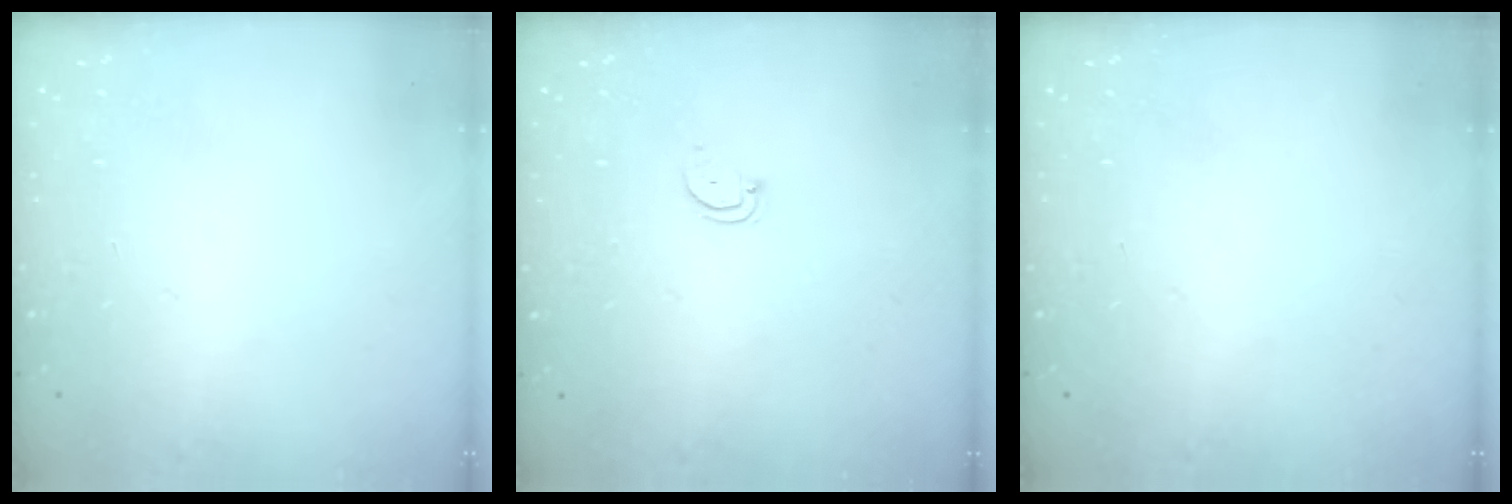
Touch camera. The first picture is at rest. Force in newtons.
{"total": 2.3, "press": 2.3, "slide": 0.2}
{"total": 0.0}